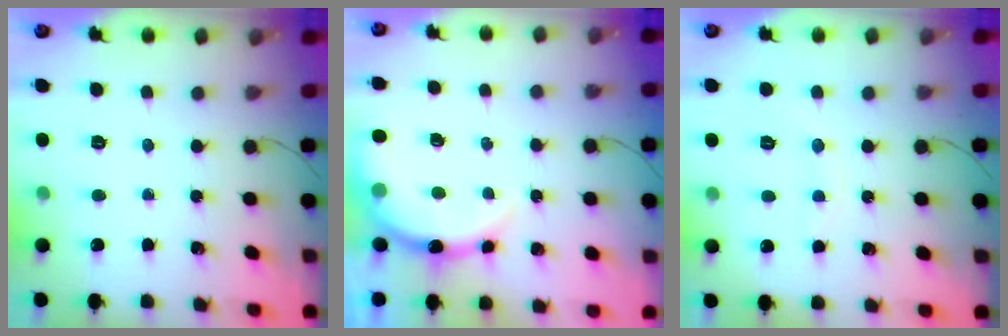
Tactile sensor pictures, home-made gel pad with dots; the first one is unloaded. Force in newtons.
{"total": 9.7, "press": 9.7, "slide": 0.9}
{"total": 6.5, "press": 6.5, "slide": 0.8}